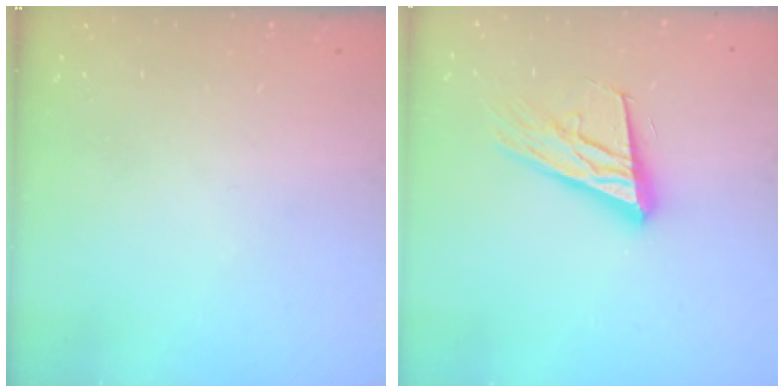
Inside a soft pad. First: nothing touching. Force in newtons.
{"total": 18.0, "press": 17.5, "slide": 3.9}